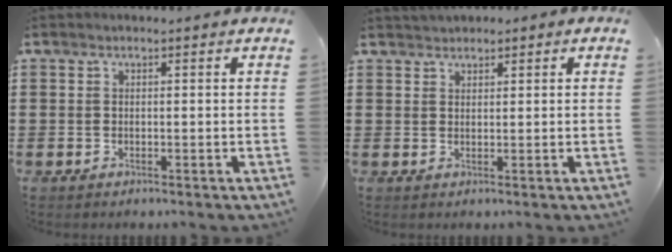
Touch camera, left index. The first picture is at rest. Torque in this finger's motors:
{"motor_torque": [1.09, -1.04, 0.44, 0.14]}